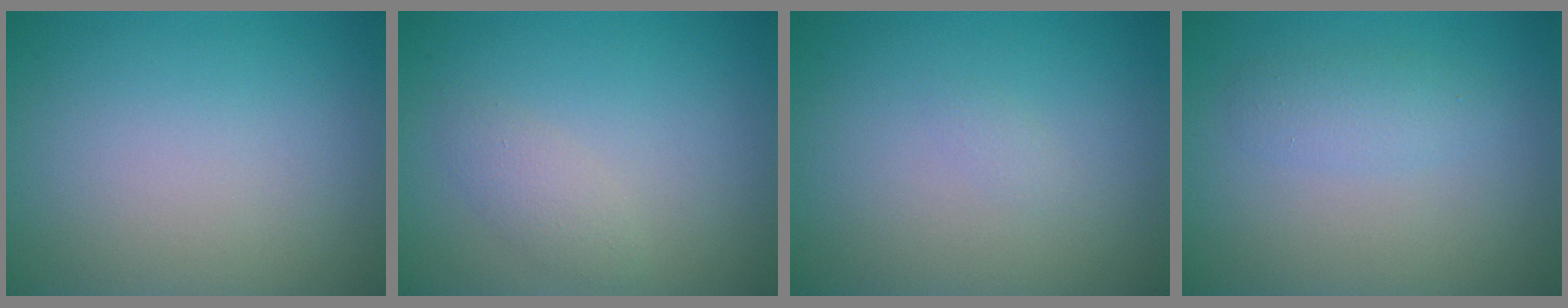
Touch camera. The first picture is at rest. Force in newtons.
{"total": 1.5, "press": 1.5, "slide": 0.0}
{"total": 0.5, "press": 0.5, "slide": 0.0}
{"total": 1.7, "press": 1.7, "slide": 0.0}